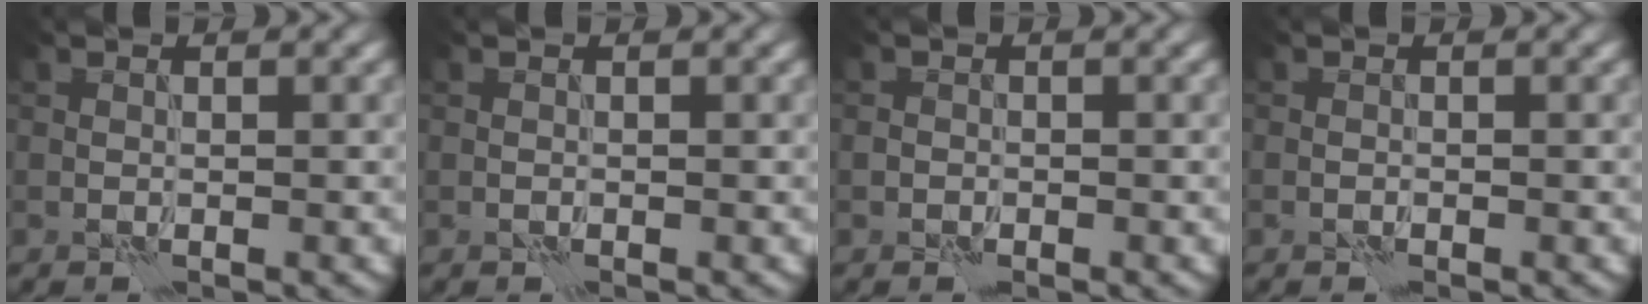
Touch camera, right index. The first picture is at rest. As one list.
[{"total": 0.0}, {"total": 0.6, "force": [-0.3, 0.6, 0.0], "torque": [0.003, 0.000, -0.007]}, {"total": 0.0}]